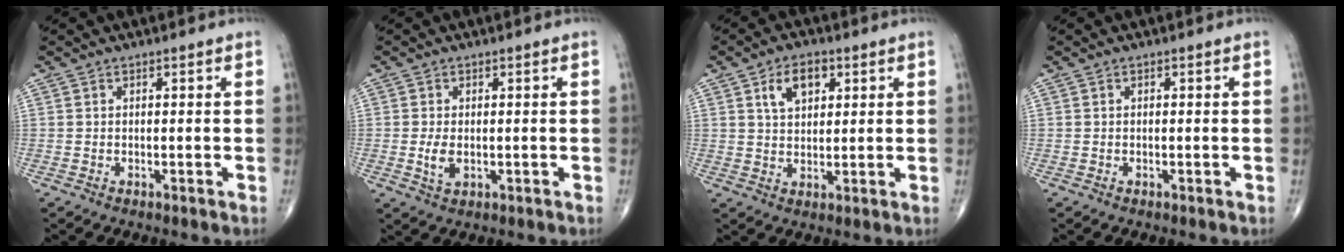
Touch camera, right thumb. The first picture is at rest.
{"total": 3.1, "force": [-0.3, 1.8, 2.6], "torque": [-0.053, -0.007, -0.002]}
{"total": 6.8, "force": [2.9, 4.1, 4.7], "torque": [-0.064, -0.004, 0.051]}
{"total": 0.0}